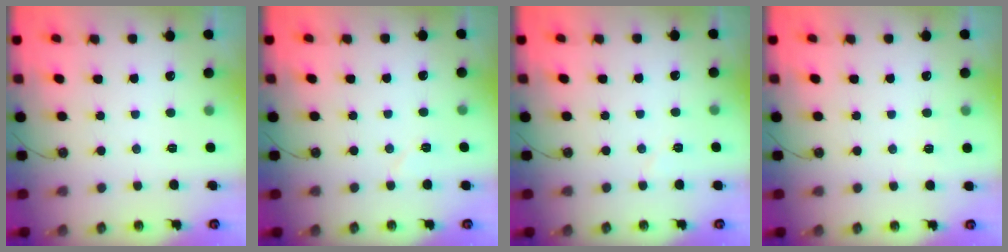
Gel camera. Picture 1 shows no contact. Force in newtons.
{"total": 4.3, "press": 3.9, "slide": 1.8}
{"total": 3.4, "press": 3.0, "slide": 1.6}
{"total": 2.5, "press": 2.4, "slide": 0.4}